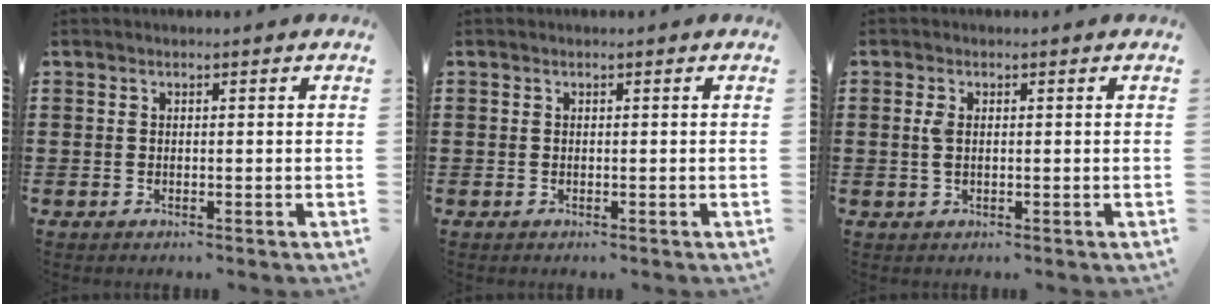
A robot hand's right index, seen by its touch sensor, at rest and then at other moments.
{"total": 0.0}
{"total": 2.1, "force": [0.4, 1.0, 1.8], "torque": [-0.046, 0.003, 0.002]}